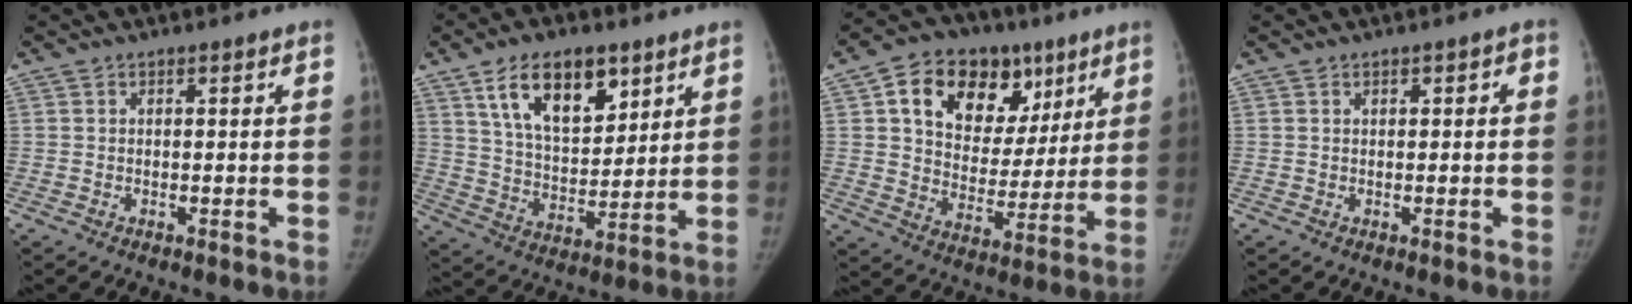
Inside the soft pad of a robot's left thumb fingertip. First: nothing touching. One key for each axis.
{"total": 15.0, "fx": 8.1, "fy": 7.9, "fz": 9.9, "tx": -0.129, "ty": -0.040, "tz": 0.148}
{"total": 20.4, "fx": 9.0, "fy": 14.0, "fz": 11.7, "tx": -0.137, "ty": -0.010, "tz": 0.147}
{"total": 1.0, "fx": 0.2, "fy": 0.7, "fz": 0.6, "tx": 0.000, "ty": 0.003, "tz": 0.000}